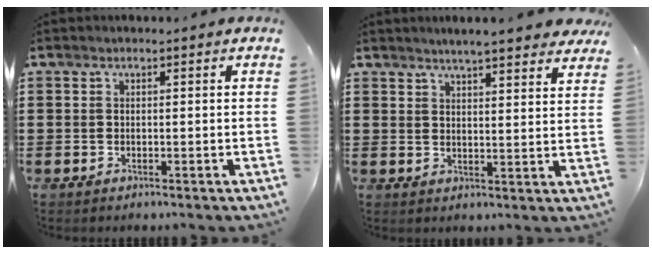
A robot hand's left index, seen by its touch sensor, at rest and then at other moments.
{"total": 4.2, "force": [4.0, -0.2, 1.3], "torque": [-0.040, -0.011, 0.070]}